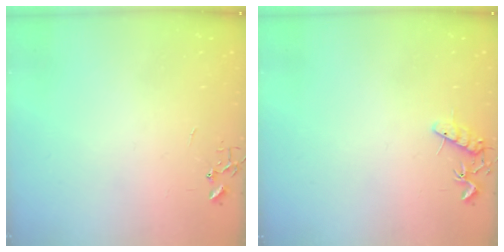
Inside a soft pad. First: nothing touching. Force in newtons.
{"total": 7.5, "press": 7.4, "slide": 0.6}